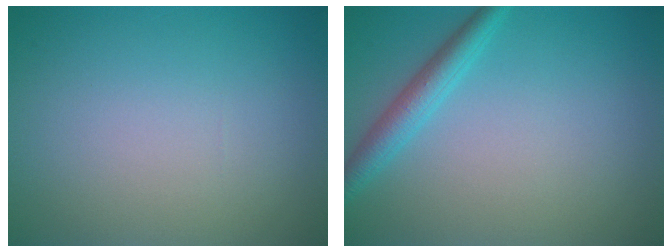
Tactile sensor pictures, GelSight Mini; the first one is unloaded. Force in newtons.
{"total": 2.6, "press": 2.6, "slide": 0.1}